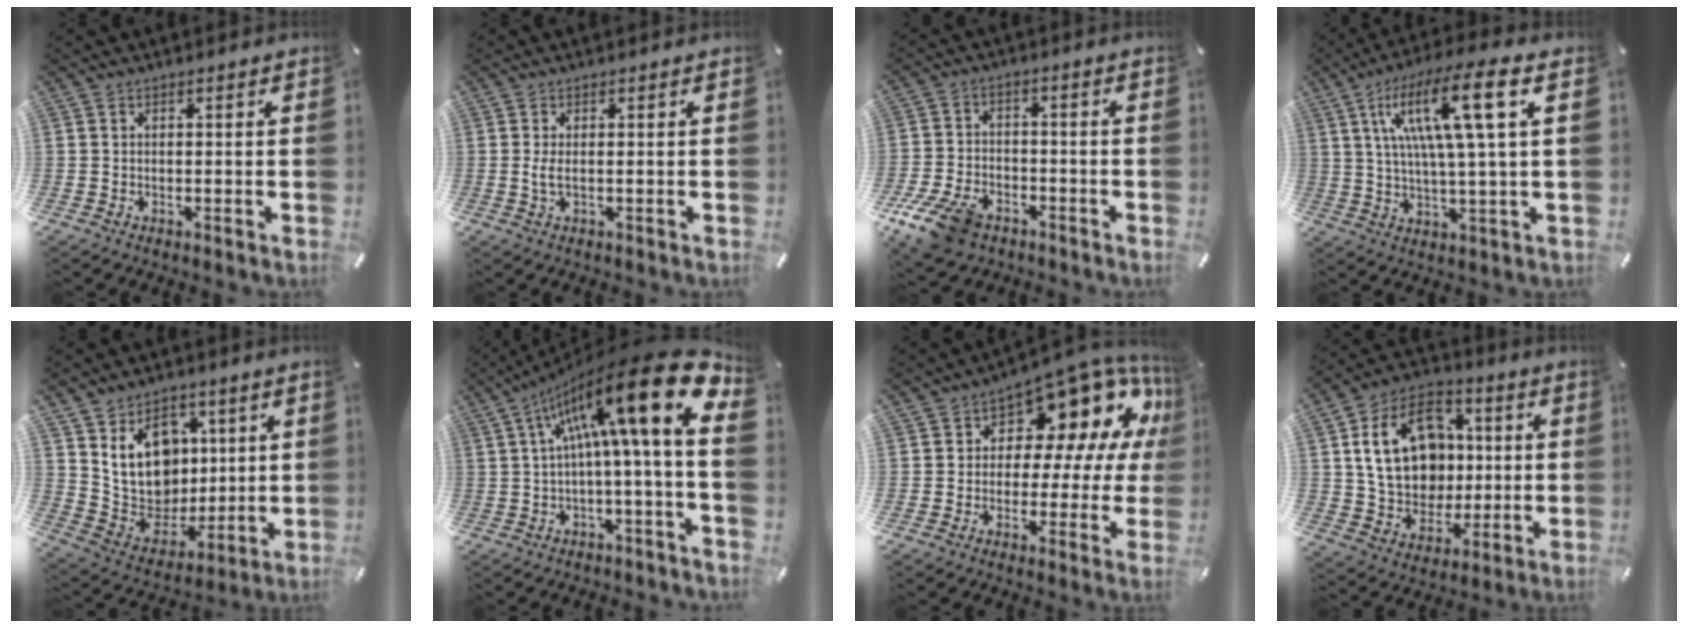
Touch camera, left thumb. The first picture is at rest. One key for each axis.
{"total": 2.5, "fx": 0.2, "fy": 0.7, "fz": 2.4, "tx": -0.054, "ty": -0.004, "tz": 0.001}
{"total": 10.3, "fx": -6.3, "fy": 6.2, "fz": 5.3, "tx": -0.112, "ty": 0.033, "tz": -0.115}
{"total": 15.7, "fx": 5.5, "fy": 2.4, "fz": 14.5, "tx": -0.286, "ty": -0.006, "tz": 0.079}
{"total": 14.9, "fx": 5.2, "fy": 12.6, "fz": 5.9, "tx": -0.105, "ty": -0.029, "tz": 0.111}
{"total": 22.1, "fx": 7.8, "fy": 3.1, "fz": 20.4, "tx": -0.360, "ty": -0.071, "tz": 0.119}
{"total": 12.6, "fx": 7.0, "fy": 6.9, "fz": 7.9, "tx": -0.105, "ty": -0.078, "tz": 0.117}
{"total": 19.1, "fx": 2.4, "fy": 15.3, "fz": 11.2, "tx": -0.210, "ty": 0.011, "tz": 0.049}